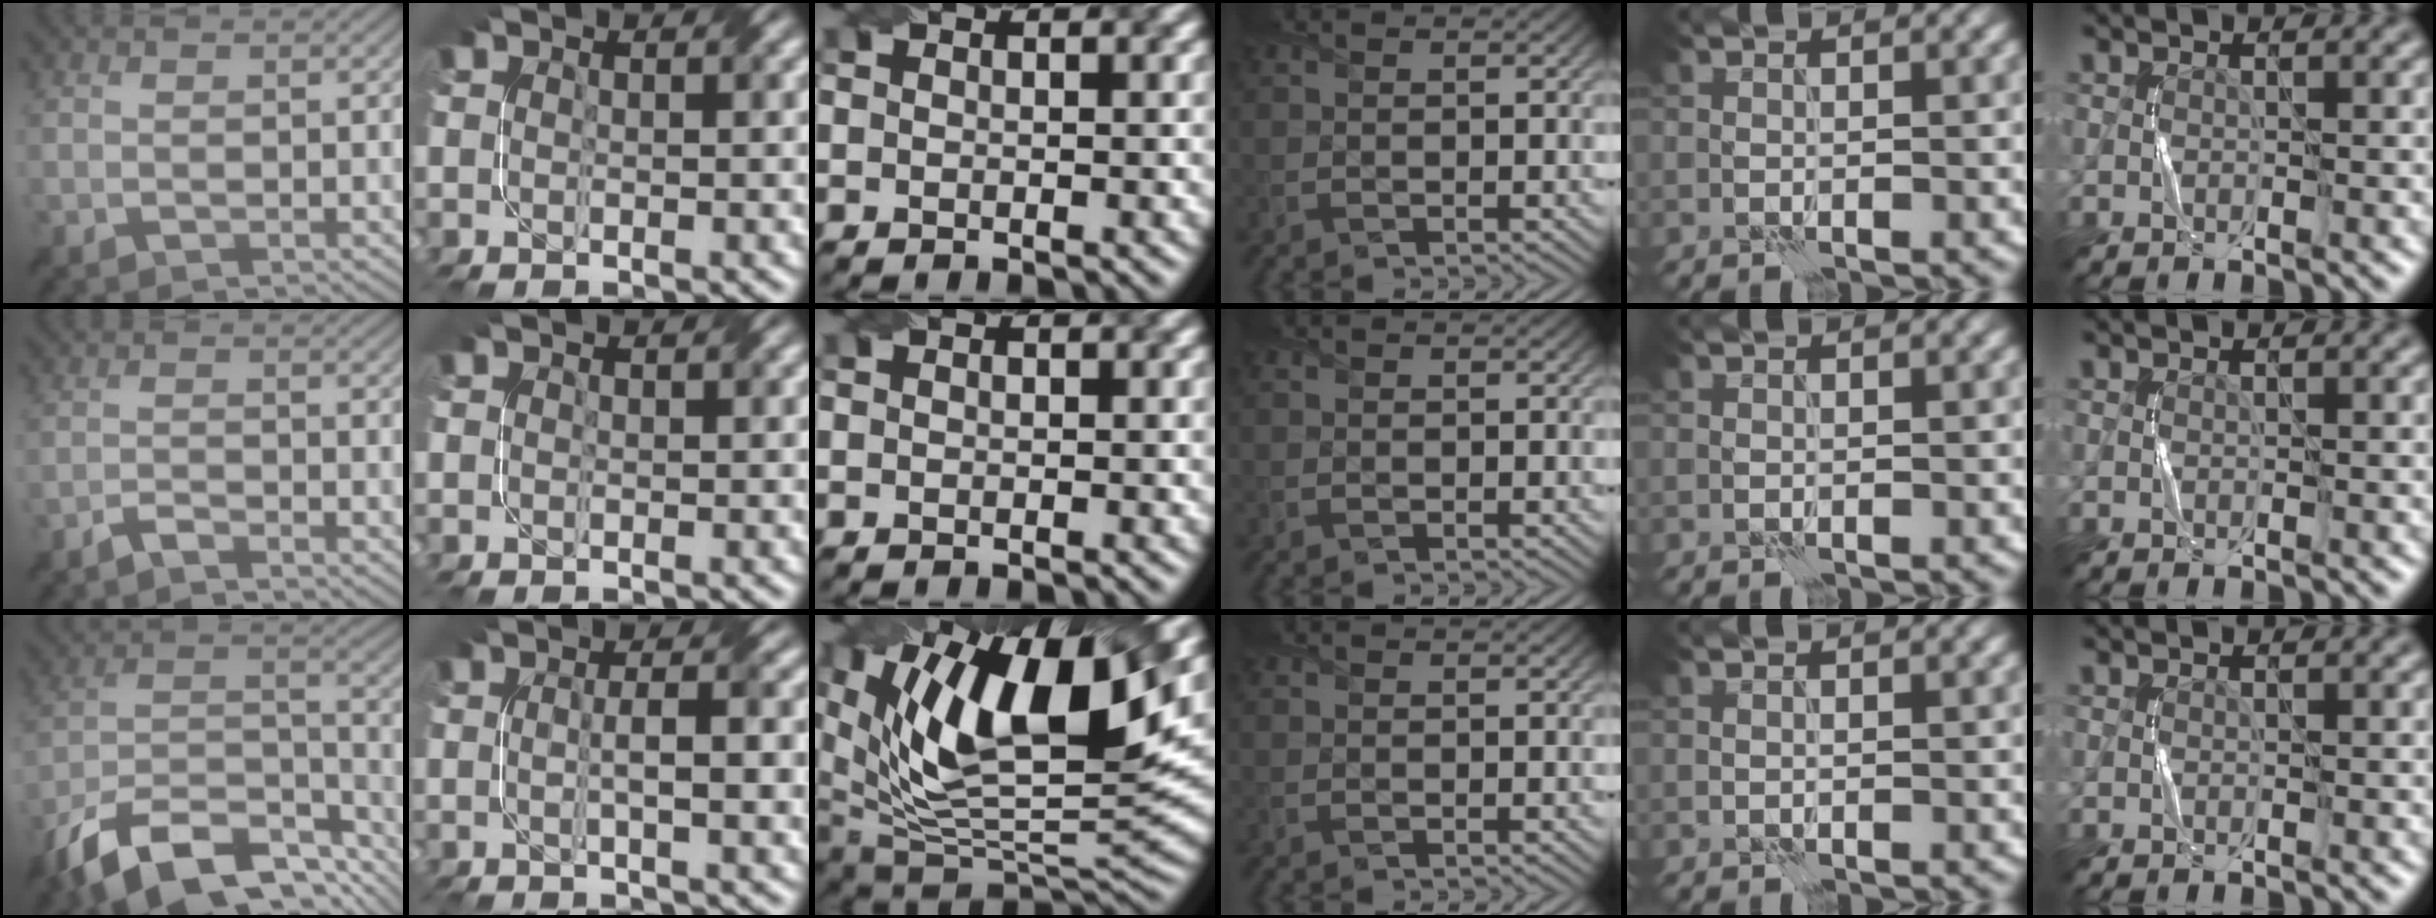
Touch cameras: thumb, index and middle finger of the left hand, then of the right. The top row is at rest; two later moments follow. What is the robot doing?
{"motion": "twist", "object": "screw"}